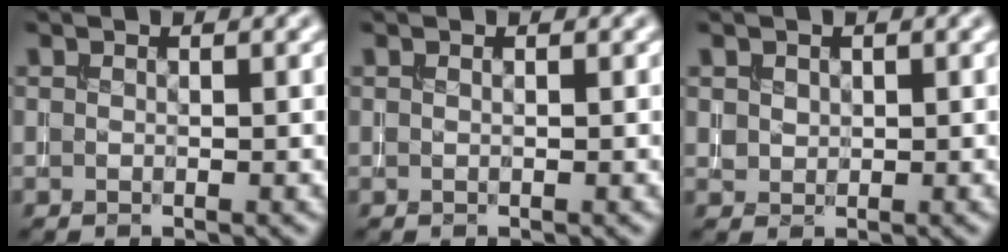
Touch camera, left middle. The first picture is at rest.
{"total": 0.0}
{"total": 1.0, "force": [0.5, 0.8, 0.2], "torque": [-0.005, -0.001, 0.015]}